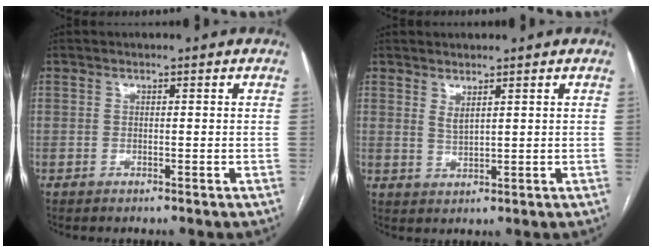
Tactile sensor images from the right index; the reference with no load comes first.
{"total": 1.8, "force": [1.3, 0.3, 1.2], "torque": [-0.027, -0.009, 0.031]}